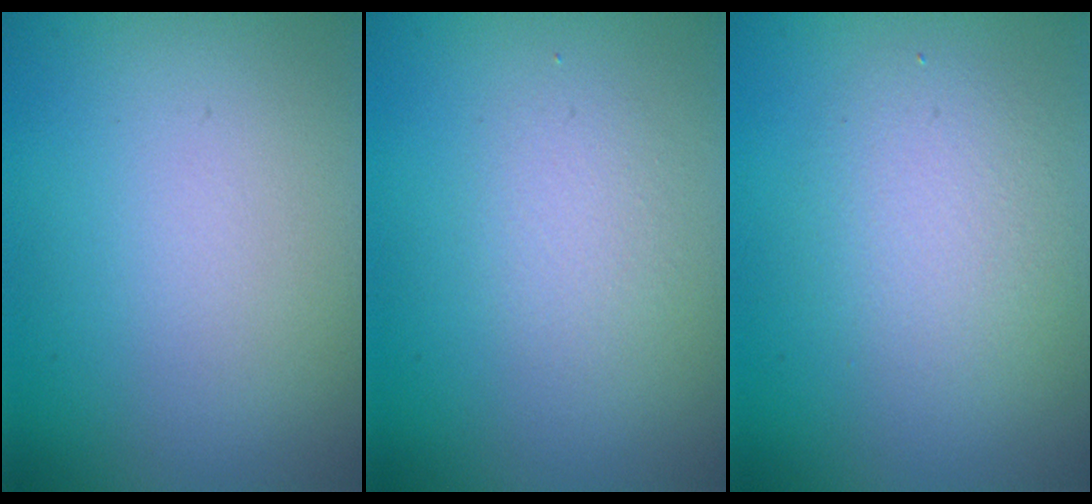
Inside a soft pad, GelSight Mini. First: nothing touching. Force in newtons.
{"total": 1.3, "press": 1.3, "slide": 0.1}
{"total": 2.7, "press": 2.7, "slide": 0.1}